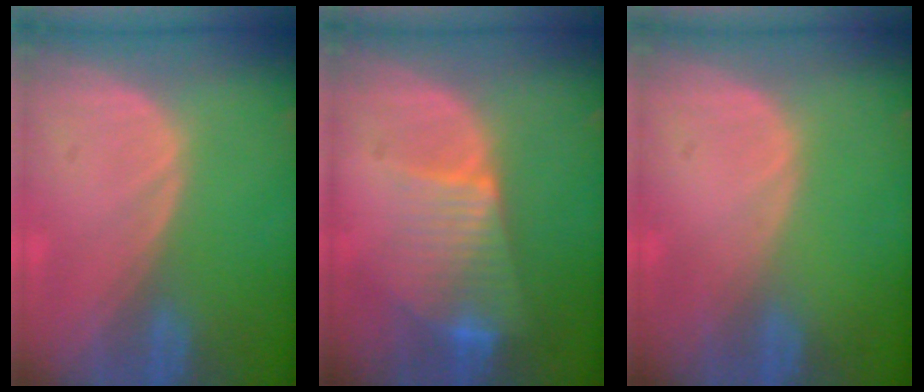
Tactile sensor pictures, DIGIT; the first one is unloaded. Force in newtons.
{"total": 7.5, "press": 6.5, "slide": 3.7}
{"total": 0.0}